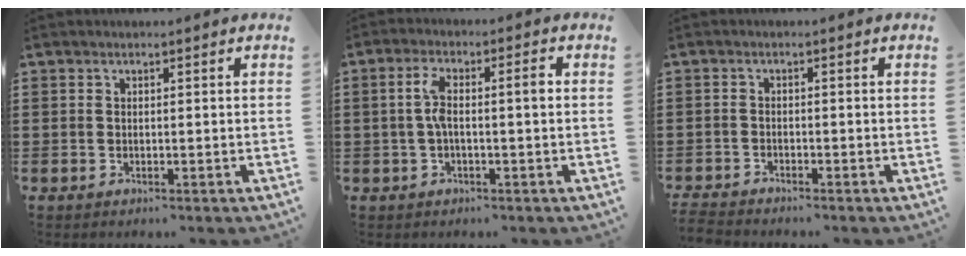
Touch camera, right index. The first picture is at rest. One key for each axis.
{"total": 5.0, "fx": 0.0, "fy": 1.1, "fz": 4.9, "tx": -0.091, "ty": 0.009, "tz": -0.005}
{"total": 1.9, "fx": -1.9, "fy": 0.0, "fz": 0.0, "tx": -0.004, "ty": 0.000, "tz": -0.040}